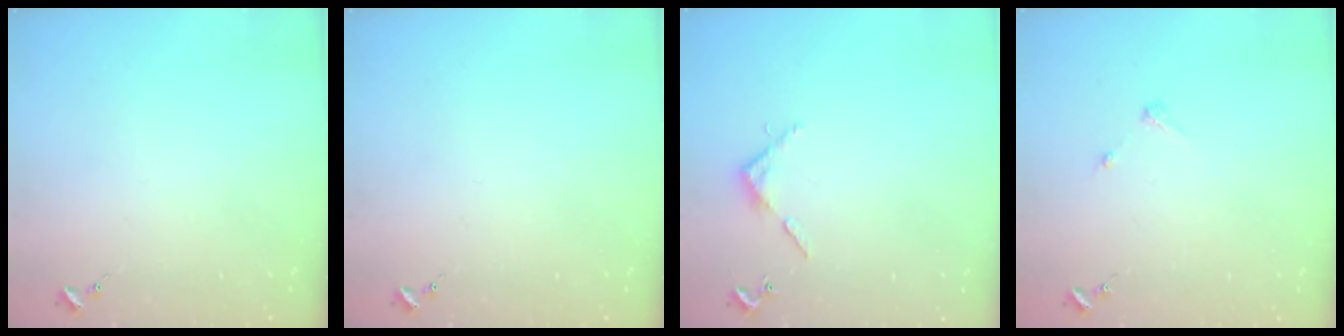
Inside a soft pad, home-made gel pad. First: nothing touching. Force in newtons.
{"total": 0.0}
{"total": 4.0, "press": 4.0, "slide": 0.3}
{"total": 2.6, "press": 2.6, "slide": 0.3}